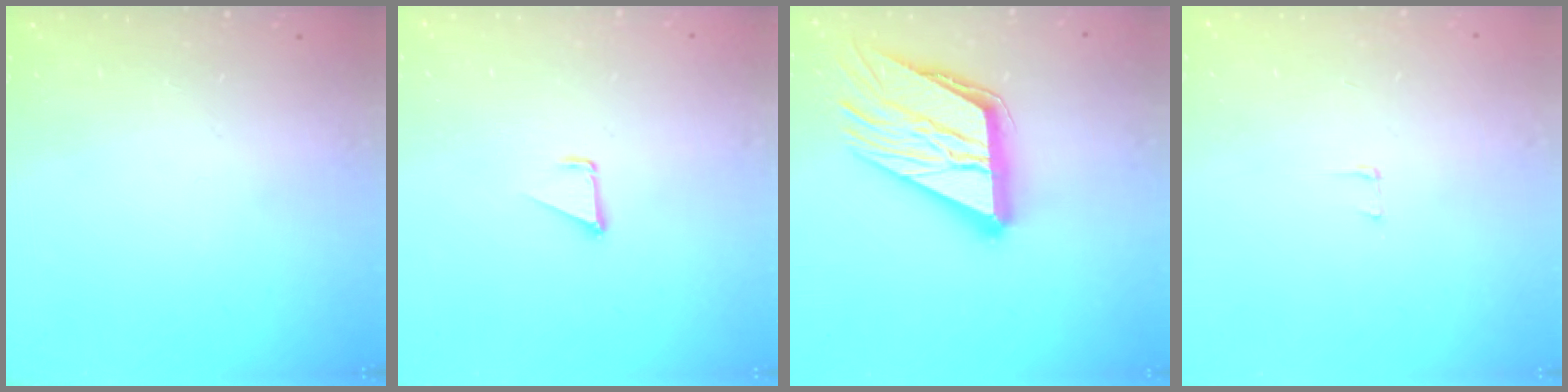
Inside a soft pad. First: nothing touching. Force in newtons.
{"total": 1.5, "press": 1.5, "slide": 0.1}
{"total": 18.6, "press": 18.5, "slide": 2.2}
{"total": 5.0, "press": 4.9, "slide": 0.4}